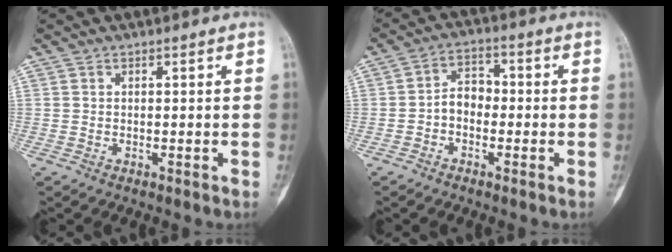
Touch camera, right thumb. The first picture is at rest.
{"total": 5.0, "force": [-1.3, 3.6, 3.2], "torque": [-0.035, 0.025, -0.034]}